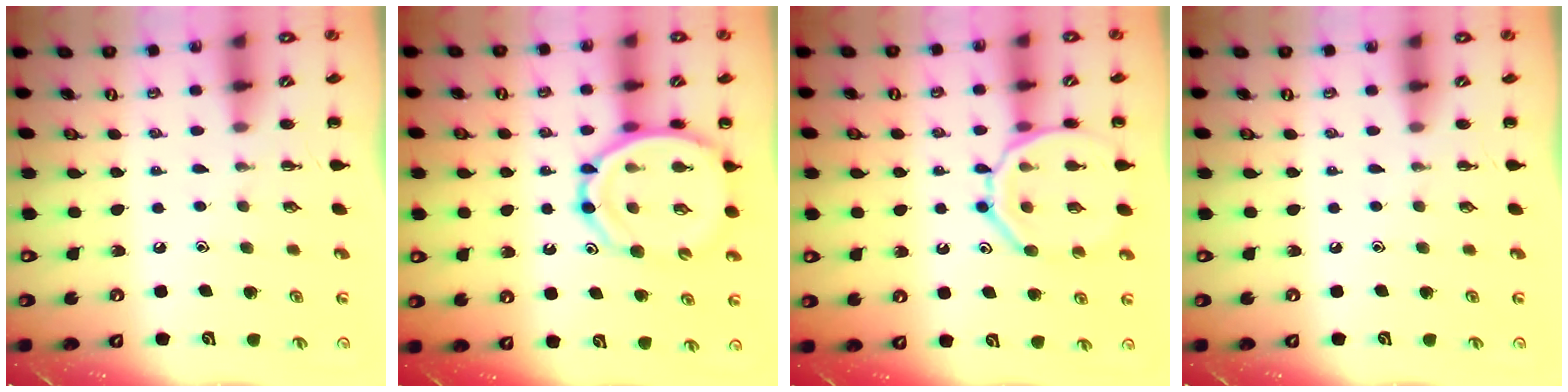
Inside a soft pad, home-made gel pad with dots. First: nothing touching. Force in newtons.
{"total": 13.8, "press": 13.3, "slide": 3.7}
{"total": 14.7, "press": 14.7, "slide": 1.1}
{"total": 0.0}